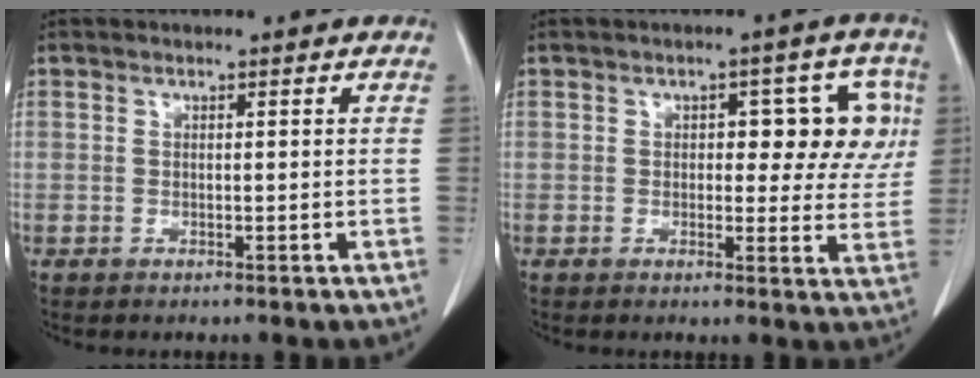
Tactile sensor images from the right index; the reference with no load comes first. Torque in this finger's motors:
{"motor_torque": [0.40, 0.37, 0.13, 0.02]}